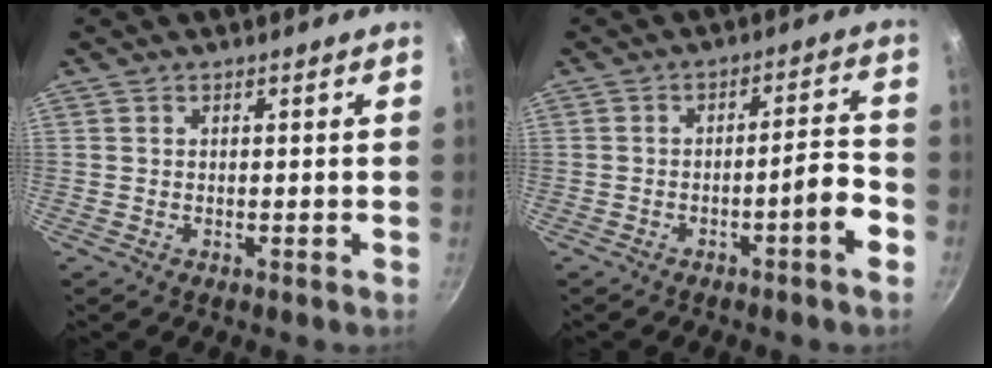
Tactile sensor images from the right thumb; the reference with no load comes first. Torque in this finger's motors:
{"motor_torque": [1.63, 0.95, 1.17, -1.00, 0.16]}